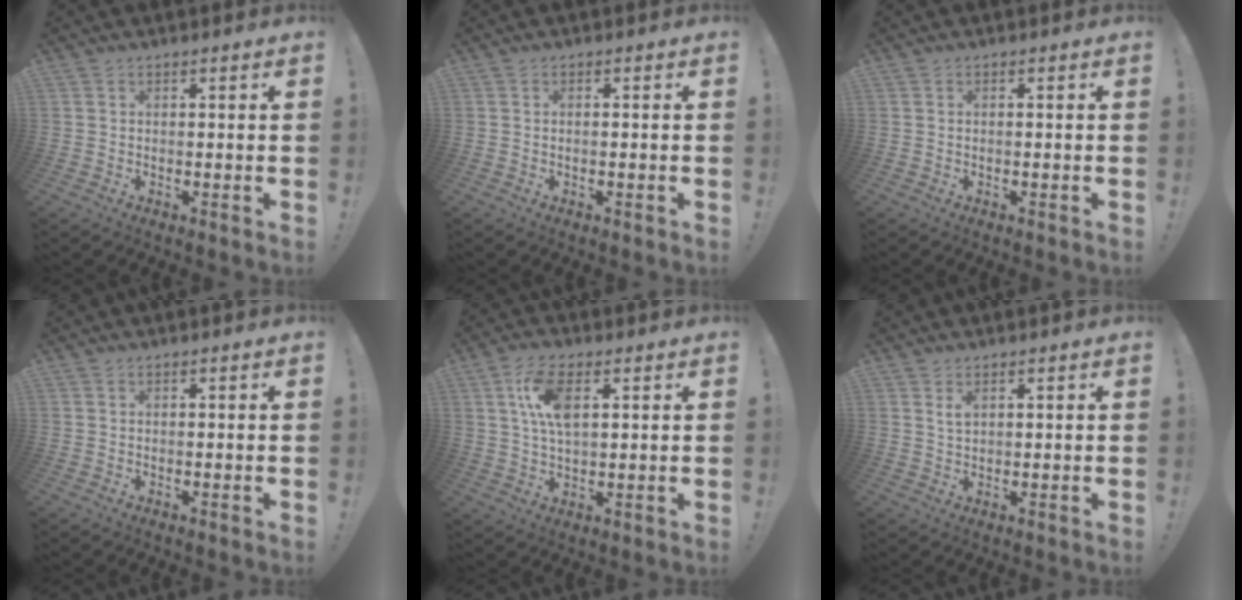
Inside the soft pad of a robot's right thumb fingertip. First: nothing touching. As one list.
[{"total": 0.6, "force": [-0.5, -0.1, 0.4], "torque": [-0.005, 0.000, -0.008]}, {"total": 0.0}, {"total": 0.0}, {"total": 9.8, "force": [3.1, 4.5, 8.1], "torque": [-0.154, -0.003, 0.054]}, {"total": 2.0, "force": [1.1, 0.8, 1.4], "torque": [-0.018, -0.006, 0.018]}]